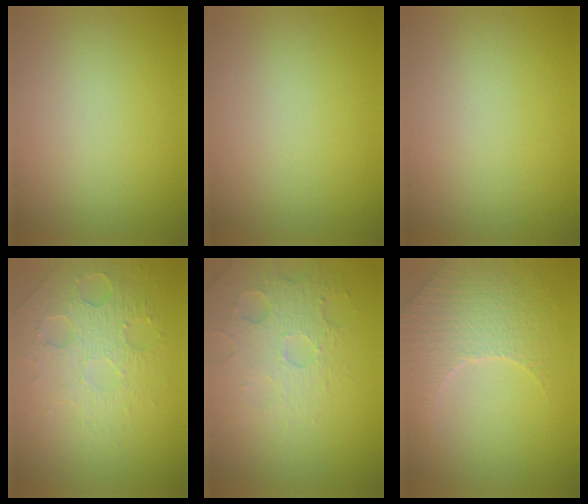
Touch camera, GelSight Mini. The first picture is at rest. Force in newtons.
{"total": 0.0}
{"total": 0.0}
{"total": 5.0, "press": 3.3, "slide": 3.8}
{"total": 5.0, "press": 3.3, "slide": 3.7}
{"total": 3.8, "press": 3.7, "slide": 0.9}